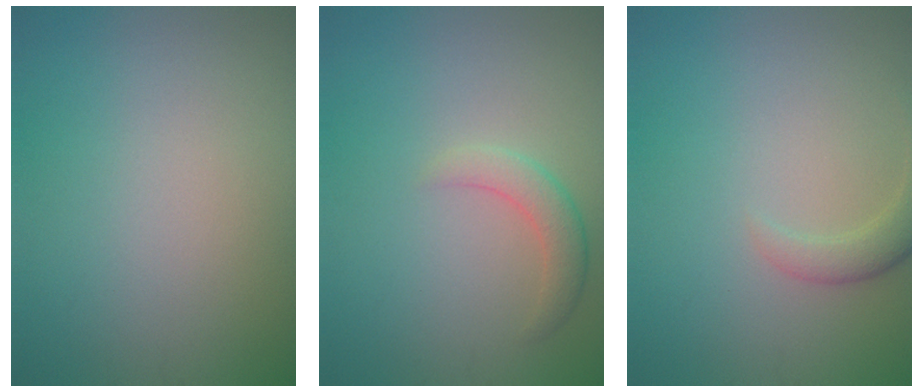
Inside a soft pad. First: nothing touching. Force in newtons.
{"total": 2.2, "press": 2.1, "slide": 0.1}
{"total": 2.2, "press": 2.2, "slide": 0.2}